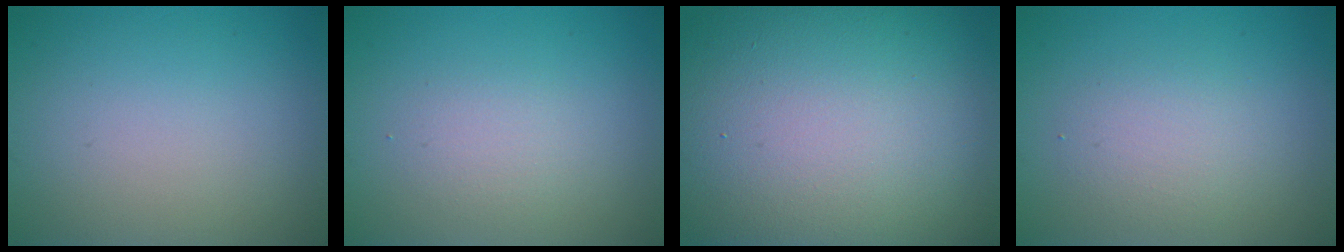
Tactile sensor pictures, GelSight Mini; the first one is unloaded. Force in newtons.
{"total": 1.7, "press": 1.7, "slide": 0.1}
{"total": 21.6, "press": 21.6, "slide": 1.1}
{"total": 2.4, "press": 2.4, "slide": 0.0}